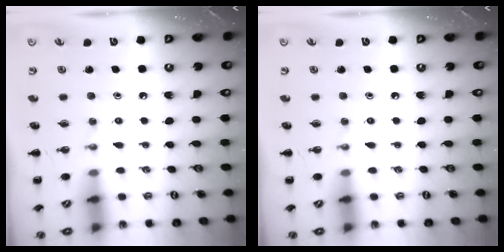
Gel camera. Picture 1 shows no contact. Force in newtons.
{"total": 0.0}